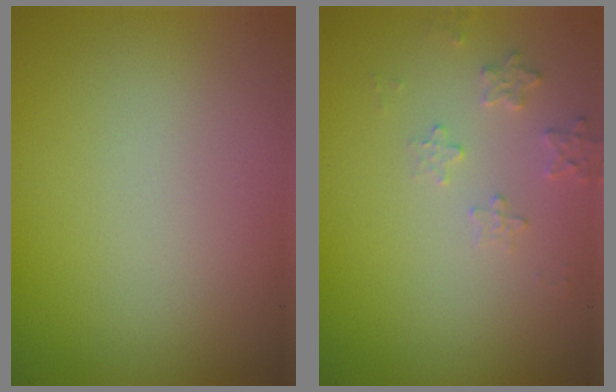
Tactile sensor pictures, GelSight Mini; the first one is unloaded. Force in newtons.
{"total": 1.6, "press": 1.6, "slide": 0.4}